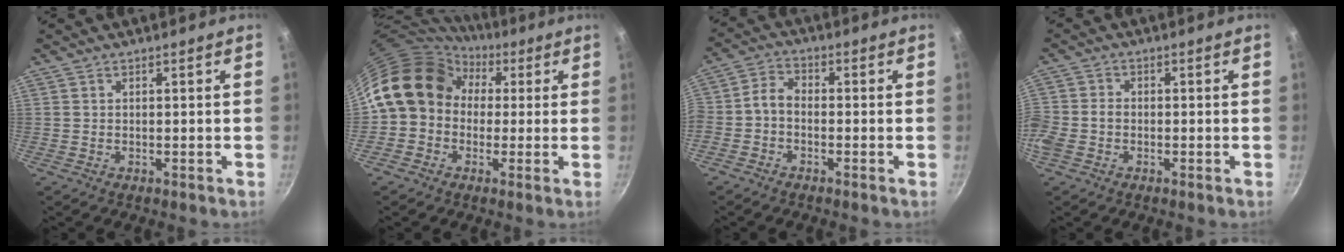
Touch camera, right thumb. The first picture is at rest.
{"total": 13.7, "force": [2.2, 11.5, 7.1], "torque": [-0.090, 0.032, 0.018]}
{"total": 4.2, "force": [-1.7, 2.7, 2.7], "torque": [-0.055, 0.034, -0.044]}
{"total": 6.5, "force": [-1.8, 5.0, 3.7], "torque": [-0.090, 0.011, -0.047]}